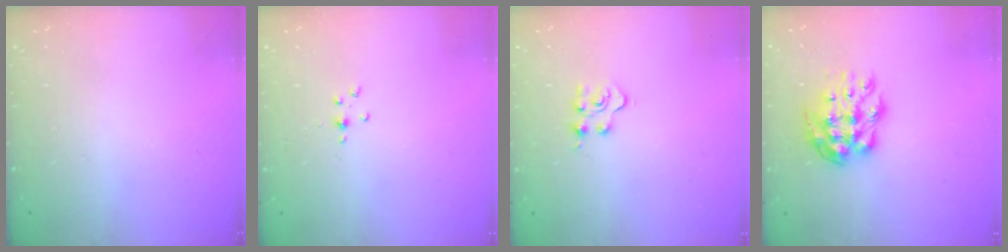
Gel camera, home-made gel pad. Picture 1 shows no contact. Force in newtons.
{"total": 2.9, "press": 2.9, "slide": 0.4}
{"total": 5.5, "press": 5.5, "slide": 0.6}
{"total": 10.4, "press": 10.4, "slide": 1.1}